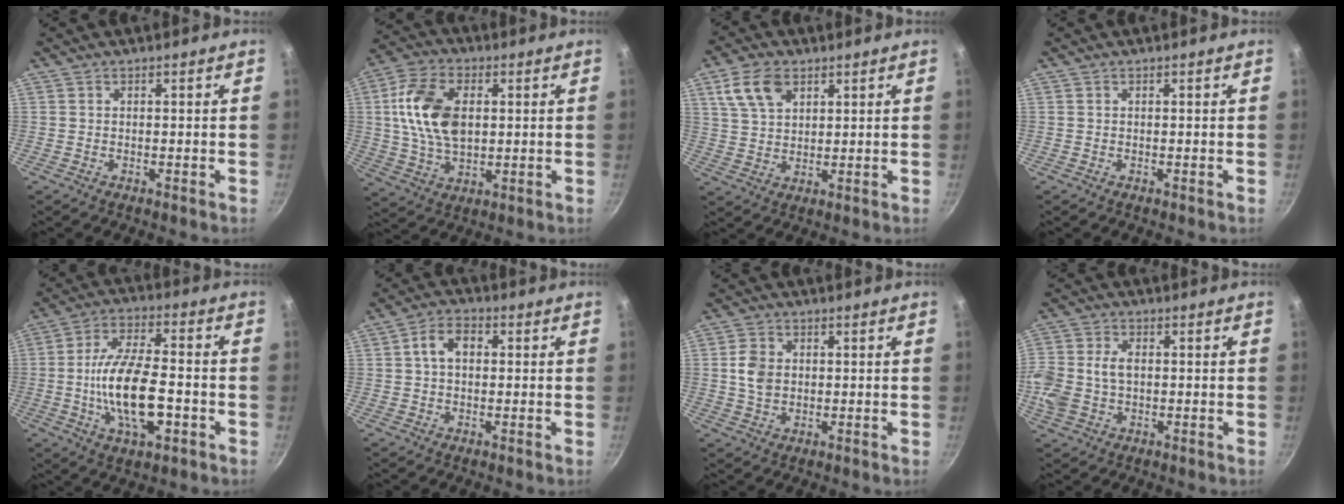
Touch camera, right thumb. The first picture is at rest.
{"total": 14.6, "force": [2.1, 9.1, 11.2], "torque": [-0.195, 0.003, 0.033]}
{"total": 8.4, "force": [4.1, 5.2, 5.2], "torque": [-0.086, -0.004, 0.079]}
{"total": 0.0}
{"total": 15.6, "force": [-3.7, 6.8, 13.6], "torque": [-0.240, 0.027, -0.067]}
{"total": 5.6, "force": [0.7, 3.8, 4.1], "torque": [-0.059, 0.015, 0.004]}
{"total": 5.4, "force": [0.4, 4.1, 3.5], "torque": [-0.056, 0.003, 0.005]}
{"total": 11.5, "force": [-0.3, 8.3, 8.0], "torque": [-0.181, 0.019, -0.010]}